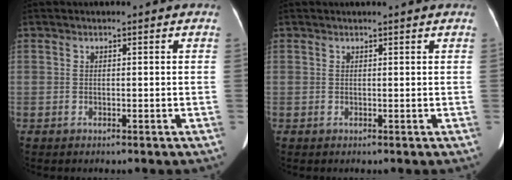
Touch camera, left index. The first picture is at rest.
{"total": 2.3, "force": [2.1, -0.3, 0.9], "torque": [-0.009, -0.005, 0.019]}